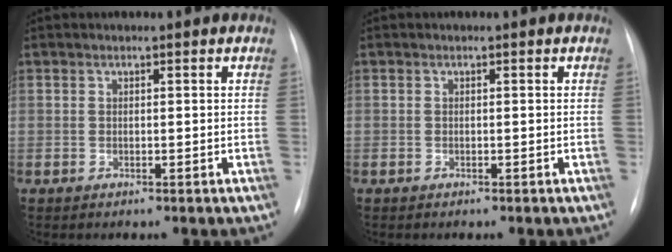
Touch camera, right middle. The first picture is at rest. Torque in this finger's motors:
{"motor_torque": [-0.18, -0.25, -0.12, -0.21]}